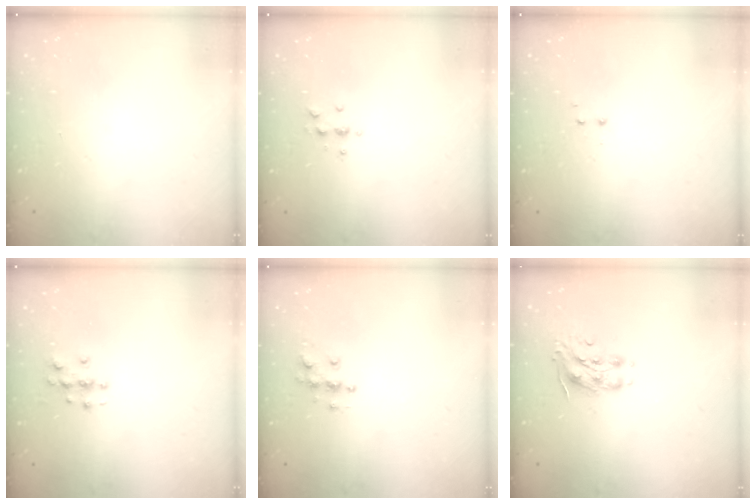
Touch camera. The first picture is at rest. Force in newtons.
{"total": 4.1, "press": 4.1, "slide": 0.5}
{"total": 1.2, "press": 1.1, "slide": 0.5}
{"total": 3.2, "press": 3.2, "slide": 0.1}
{"total": 5.7, "press": 5.7, "slide": 0.4}
{"total": 8.2, "press": 8.2, "slide": 0.4}